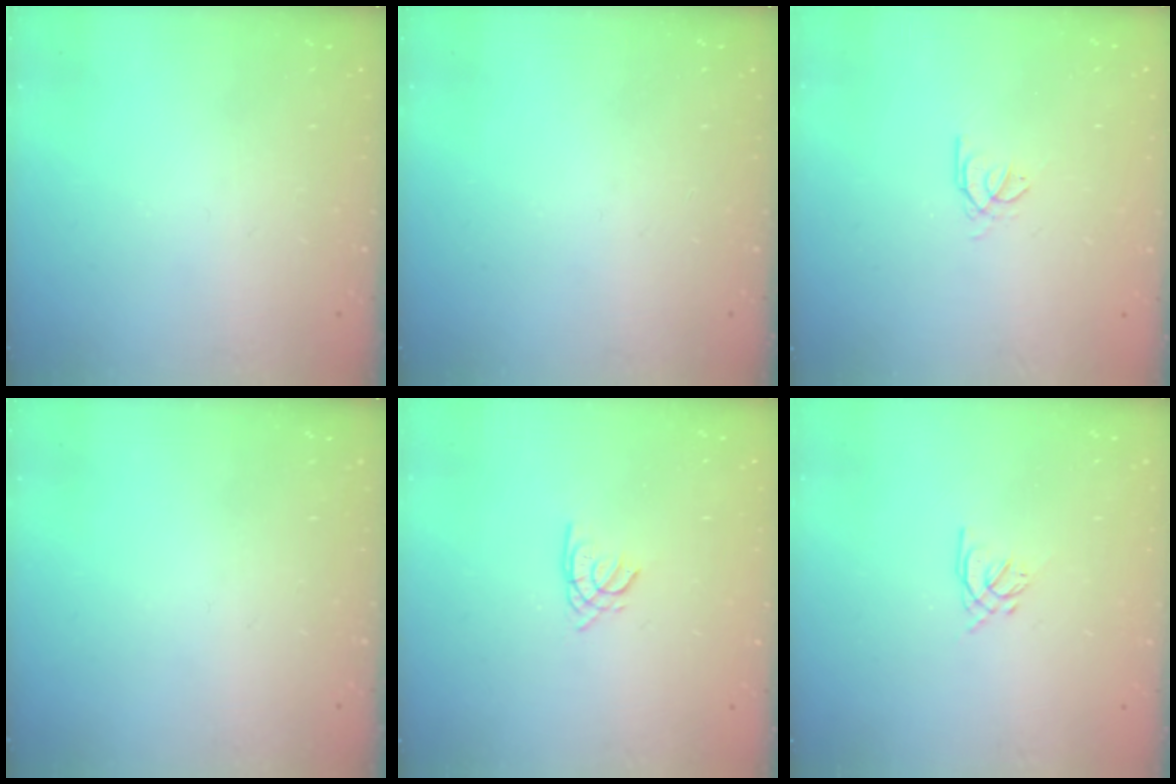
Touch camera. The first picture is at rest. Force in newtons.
{"total": 0.0}
{"total": 0.7, "press": 0.6, "slide": 0.4}
{"total": 0.0}
{"total": 1.7, "press": 1.7, "slide": 0.4}
{"total": 1.6, "press": 1.5, "slide": 0.5}